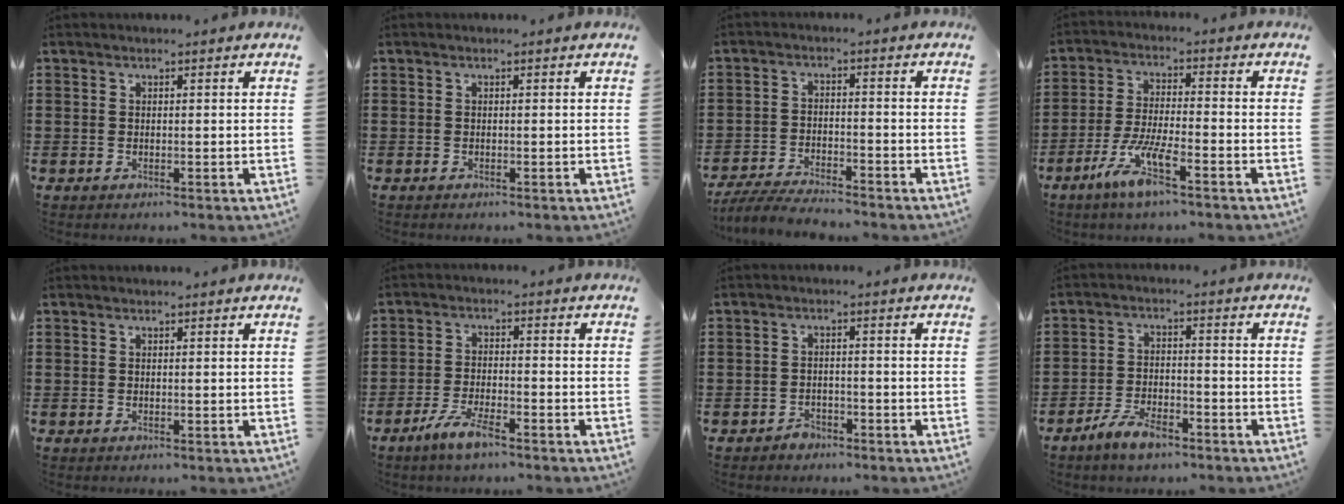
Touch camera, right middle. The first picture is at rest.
{"total": 0.0}
{"total": 5.0, "force": [-4.8, 0.5, 1.3], "torque": [-0.036, -0.005, -0.099]}
{"total": 7.2, "force": [-4.6, 0.9, 5.5], "torque": [-0.119, -0.010, -0.088]}
{"total": 0.0}
{"total": 5.1, "force": [-3.7, 1.1, 3.3], "torque": [-0.073, -0.003, -0.071]}
{"total": 2.1, "force": [-1.8, 1.0, 0.2], "torque": [-0.010, 0.002, -0.040]}
{"total": 5.5, "force": [-4.3, 1.9, 2.9], "torque": [-0.065, 0.004, -0.084]}